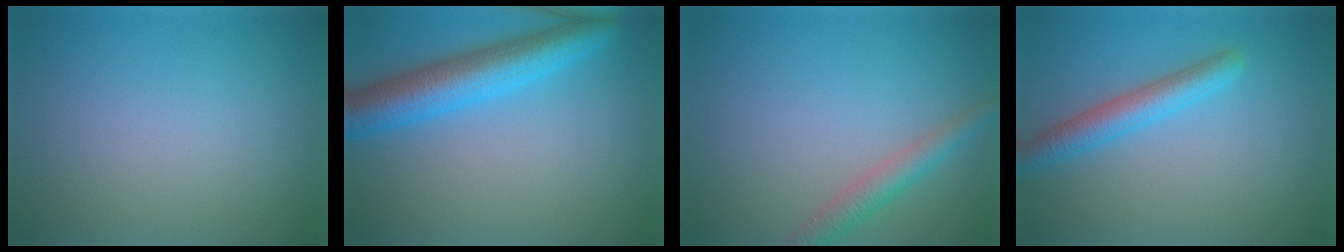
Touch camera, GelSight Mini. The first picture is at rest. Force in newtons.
{"total": 6.6, "press": 6.5, "slide": 0.3}
{"total": 2.8, "press": 2.8, "slide": 0.1}
{"total": 3.4, "press": 3.4, "slide": 0.1}